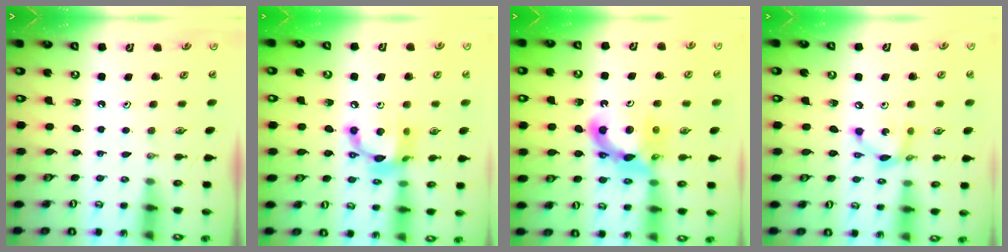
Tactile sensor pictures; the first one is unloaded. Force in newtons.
{"total": 14.3, "press": 14.3, "slide": 0.7}
{"total": 10.8, "press": 10.7, "slide": 1.1}
{"total": 10.3, "press": 10.3, "slide": 0.5}